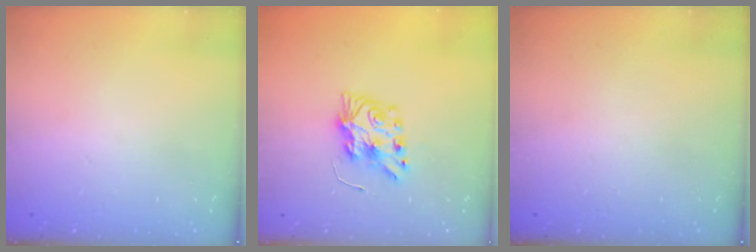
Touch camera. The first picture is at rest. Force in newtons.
{"total": 7.7, "press": 7.7, "slide": 0.3}
{"total": 0.0}